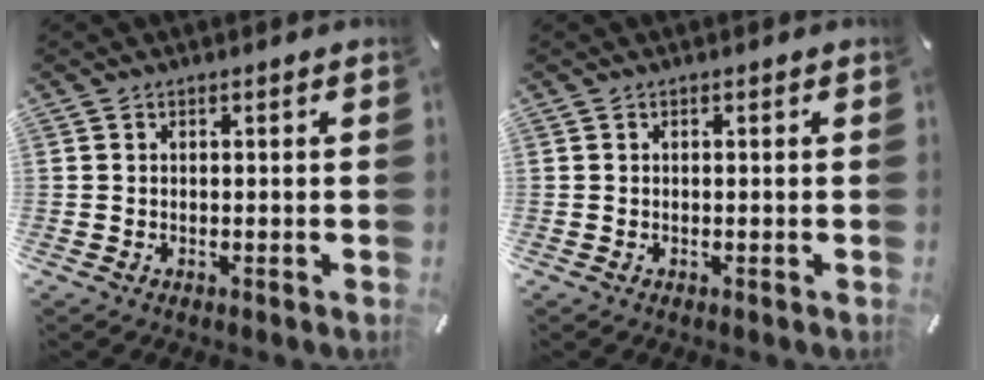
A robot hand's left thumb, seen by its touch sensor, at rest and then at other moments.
{"total": 0.0}